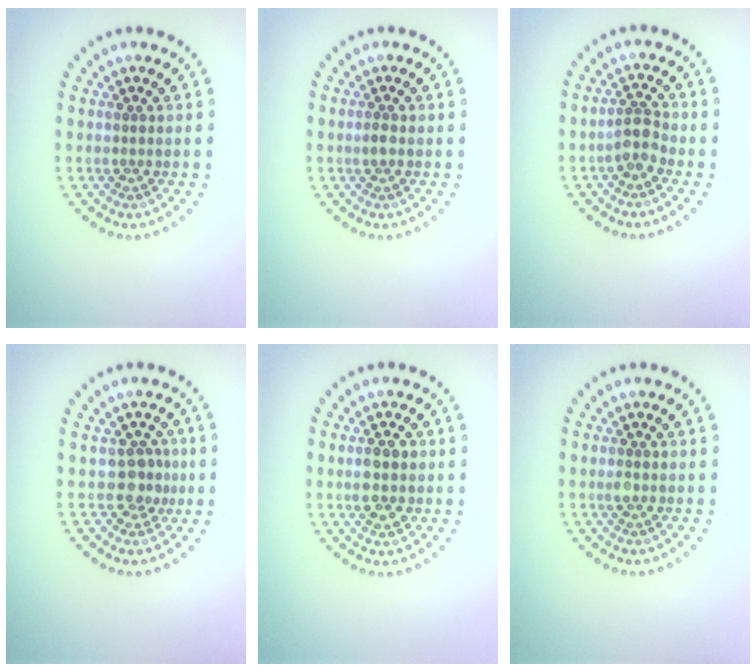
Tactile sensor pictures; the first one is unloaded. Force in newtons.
{"total": 0.8, "press": 0.8, "slide": 0.1}
{"total": 2.2, "press": 1.9, "slide": 1.1}
{"total": 2.1, "press": 1.8, "slide": 1.1}
{"total": 3.0, "press": 3.0, "slide": 0.1}
{"total": 0.5, "press": 0.4, "slide": 0.3}